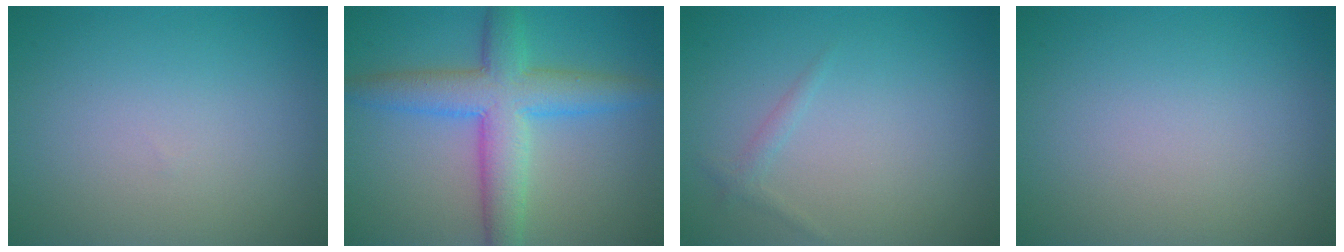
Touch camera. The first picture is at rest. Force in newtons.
{"total": 6.7, "press": 6.7, "slide": 0.2}
{"total": 0.9, "press": 0.9, "slide": 0.0}
{"total": 0.0}